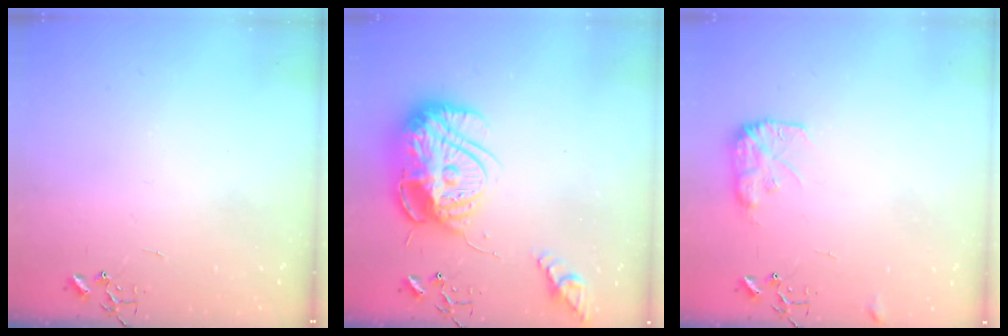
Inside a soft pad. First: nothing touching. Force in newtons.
{"total": 24.2, "press": 24.1, "slide": 2.0}
{"total": 9.2, "press": 9.2, "slide": 0.3}